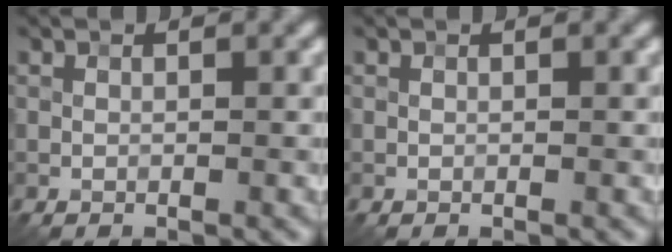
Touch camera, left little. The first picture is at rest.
{"total": 0.0}